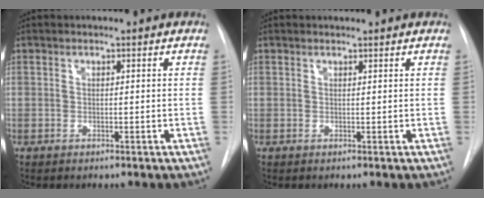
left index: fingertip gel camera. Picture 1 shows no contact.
{"total": 0.7, "force": [0.7, -0.1, 0.1], "torque": [-0.004, 0.004, 0.015]}